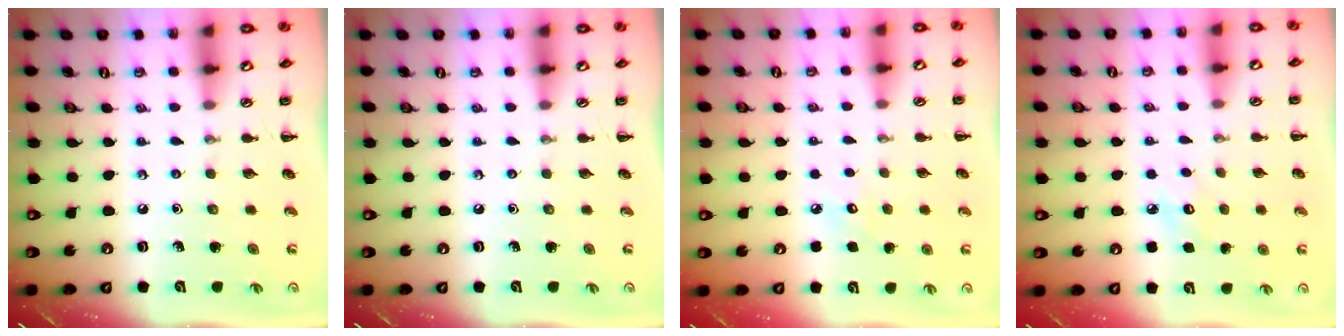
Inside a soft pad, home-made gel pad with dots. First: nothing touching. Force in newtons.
{"total": 0.0}
{"total": 4.8, "press": 4.6, "slide": 1.1}
{"total": 7.0, "press": 6.8, "slide": 1.8}